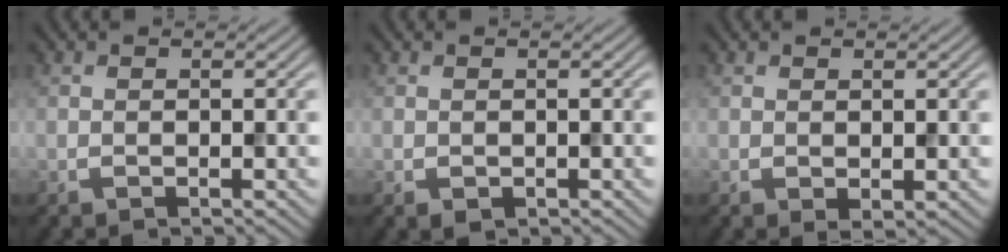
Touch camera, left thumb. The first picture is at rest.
{"total": 0.5, "force": [-0.1, 0.5, 0.3], "torque": [-0.003, -0.004, 0.000]}
{"total": 1.0, "force": [0.2, 0.5, 0.8], "torque": [-0.013, -0.004, 0.006]}